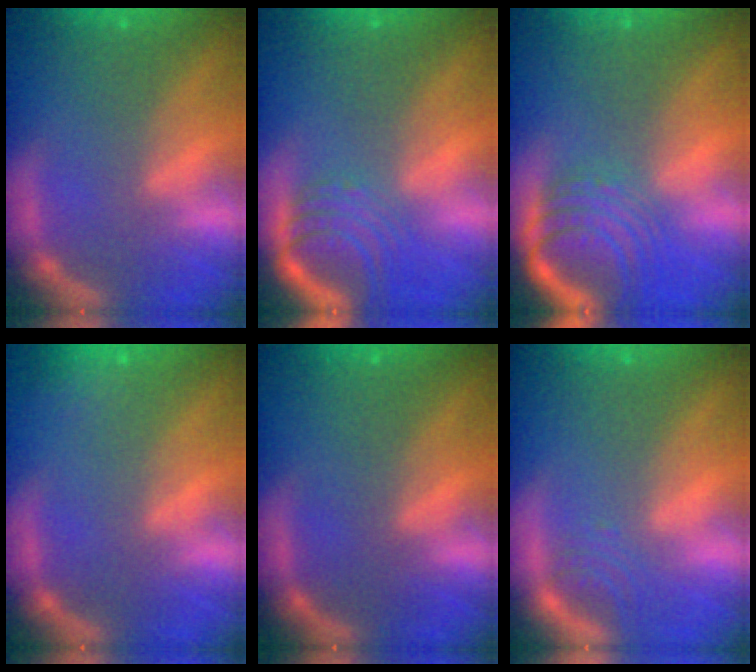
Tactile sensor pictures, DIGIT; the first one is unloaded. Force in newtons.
{"total": 6.1}
{"total": 8.5}
{"total": 1.9}
{"total": 0.0}
{"total": 2.0}